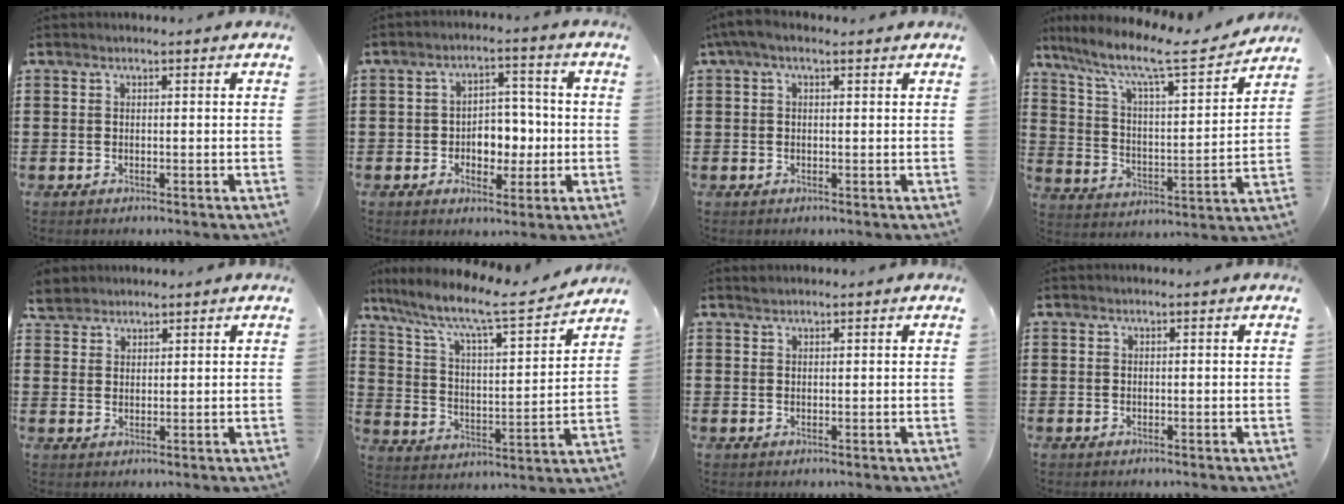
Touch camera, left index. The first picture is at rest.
{"total": 5.5, "force": [-0.9, 4.2, 3.4], "torque": [-0.057, 0.008, -0.023]}
{"total": 2.0, "force": [0.3, 1.2, 1.6], "torque": [-0.040, 0.004, 0.000]}
{"total": 9.4, "force": [7.5, 1.1, 5.6], "torque": [-0.132, -0.053, 0.116]}
{"total": 2.8, "force": [2.6, 1.2, 0.1], "torque": [-0.012, 0.004, 0.050]}
{"total": 8.0, "force": [6.6, 0.7, 4.5], "torque": [-0.117, -0.049, 0.102]}
{"total": 0.7, "force": [0.6, 0.1, 0.2], "torque": [-0.004, 0.000, 0.012]}
{"total": 0.0}